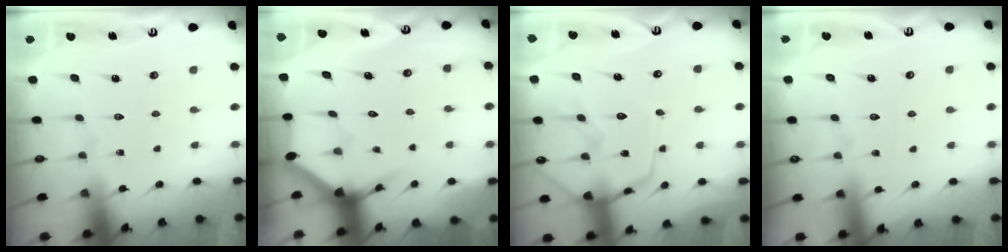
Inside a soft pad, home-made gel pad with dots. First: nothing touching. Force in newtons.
{"total": 3.6, "press": 3.6, "slide": 0.2}
{"total": 13.8, "press": 13.7, "slide": 1.2}
{"total": 4.2, "press": 4.2, "slide": 0.5}